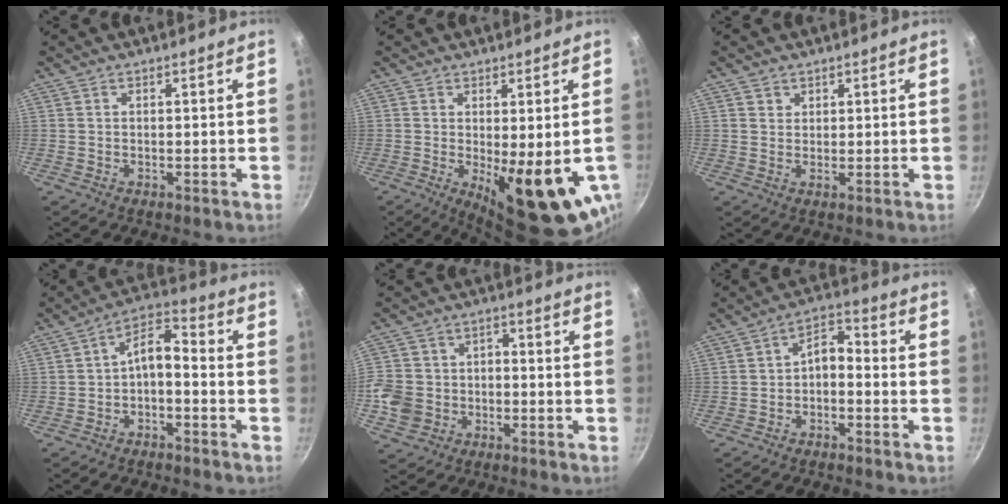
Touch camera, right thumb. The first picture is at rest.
{"total": 13.2, "force": [-2.3, 4.4, 12.3], "torque": [-0.146, -0.020, -0.014]}
{"total": 1.8, "force": [1.0, 1.4, 0.3], "torque": [0.006, -0.003, 0.013]}
{"total": 6.9, "force": [-2.3, 3.4, 5.5], "torque": [-0.093, 0.055, -0.041]}
{"total": 9.9, "force": [-3.2, 8.3, 4.3], "torque": [-0.066, 0.035, -0.068]}
{"total": 5.1, "force": [-1.8, 3.0, 3.7], "torque": [-0.047, 0.041, -0.032]}